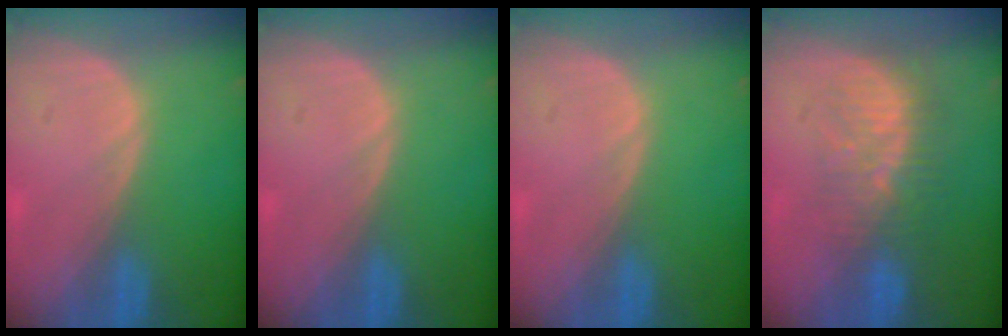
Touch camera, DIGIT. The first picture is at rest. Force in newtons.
{"total": 0.0}
{"total": 0.0}
{"total": 8.0, "press": 7.5, "slide": 2.5}